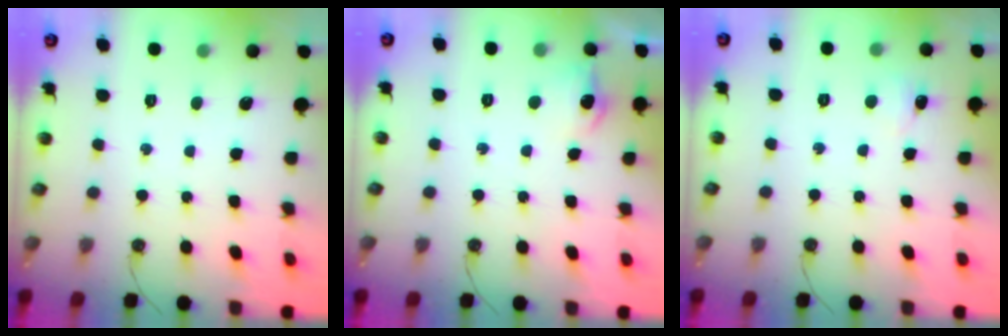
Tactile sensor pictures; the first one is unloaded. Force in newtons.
{"total": 7.4, "press": 7.4, "slide": 0.7}
{"total": 3.9, "press": 3.8, "slide": 0.7}